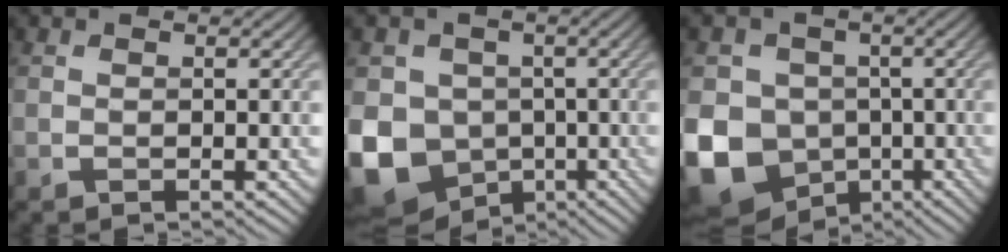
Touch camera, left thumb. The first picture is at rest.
{"total": 13.6, "force": [-3.8, 11.5, 6.3], "torque": [-0.175, -0.037, -0.085]}
{"total": 15.2, "force": [-4.6, 12.9, 6.7], "torque": [-0.187, -0.037, -0.105]}